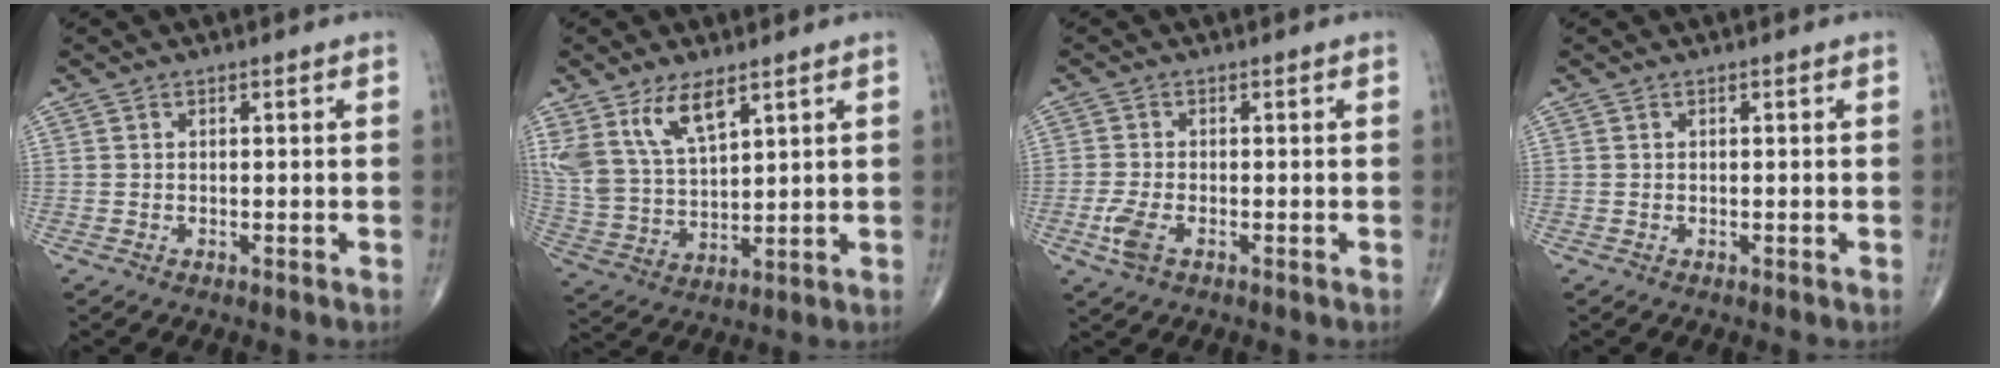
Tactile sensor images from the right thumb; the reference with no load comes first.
{"total": 11.7, "force": [7.0, 5.1, 7.9], "torque": [-0.149, -0.024, 0.151]}
{"total": 3.7, "force": [-1.4, 1.8, 2.9], "torque": [-0.073, 0.000, -0.028]}
{"total": 0.0}